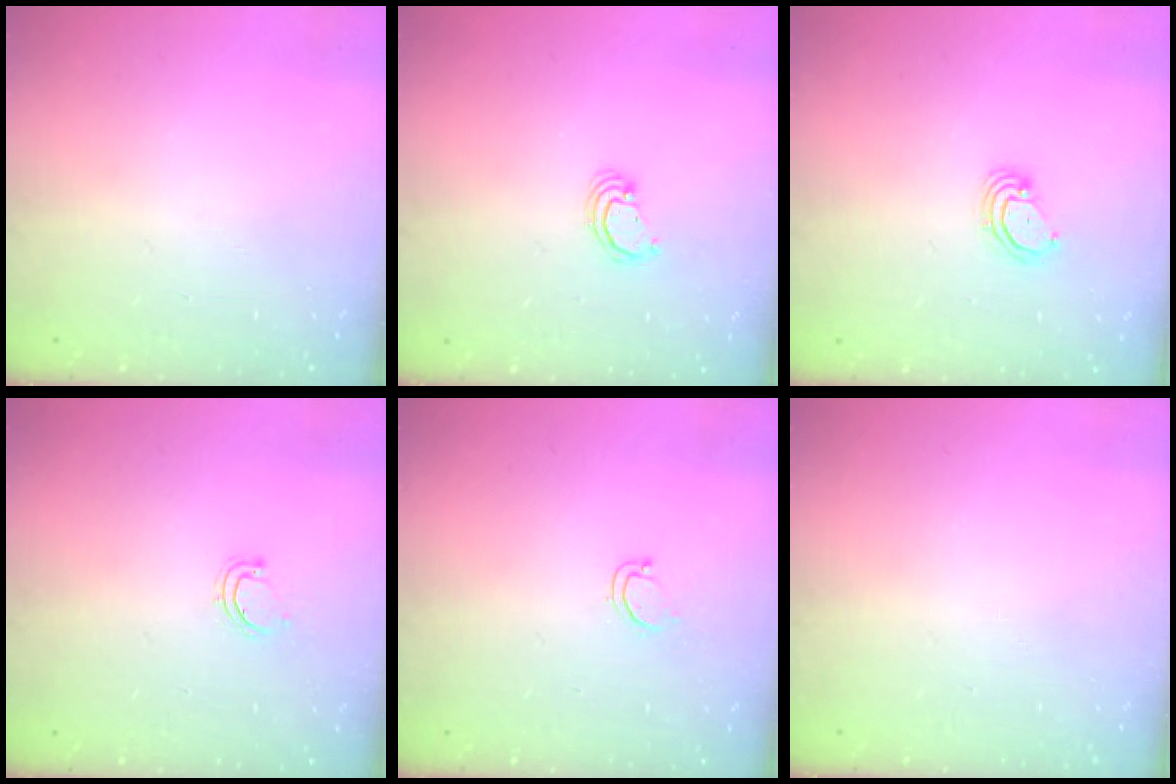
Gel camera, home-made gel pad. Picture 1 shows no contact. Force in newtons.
{"total": 2.3, "press": 2.3, "slide": 0.3}
{"total": 3.0, "press": 2.9, "slide": 0.3}
{"total": 3.8, "press": 3.5, "slide": 1.6}
{"total": 2.8, "press": 2.8, "slide": 0.2}
{"total": 0.0}